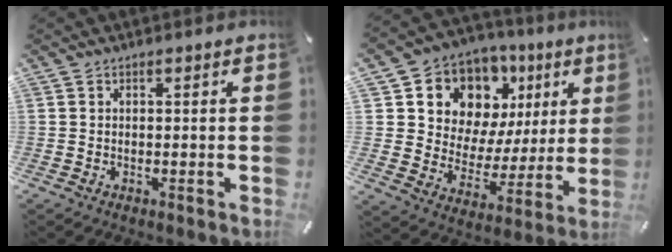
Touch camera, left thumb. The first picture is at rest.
{"total": 11.4, "force": [6.3, 9.1, 2.7], "torque": [-0.050, -0.065, 0.119]}